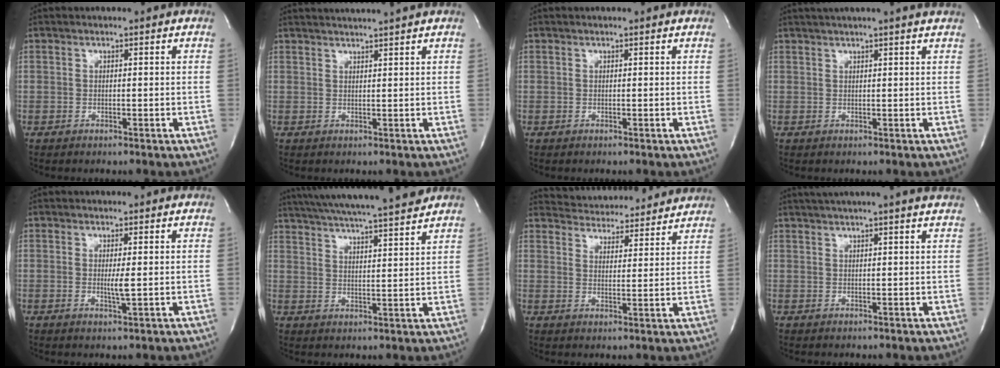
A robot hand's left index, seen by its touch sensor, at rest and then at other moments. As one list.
[{"total": 5.0, "force": [4.6, -1.3, 1.6], "torque": [-0.022, 0.008, 0.062]}, {"total": 0.7, "force": [0.7, 0.0, 0.3], "torque": [-0.004, 0.005, 0.009]}, {"total": 7.8, "force": [6.7, -0.8, 3.8], "torque": [-0.057, 0.028, 0.078]}, {"total": 1.9, "force": [-0.2, 0.0, 1.9], "torque": [-0.042, -0.010, -0.002]}, {"total": 17.3, "force": [15.5, 0.2, 7.8], "torque": [-0.147, 0.012, 0.230]}, {"total": 14.7, "force": [14.1, 2.9, 2.7], "torque": [-0.036, 0.015, 0.186]}, {"total": 10.3, "force": [8.9, -0.8, 5.1], "torque": [-0.084, 0.025, 0.107]}]